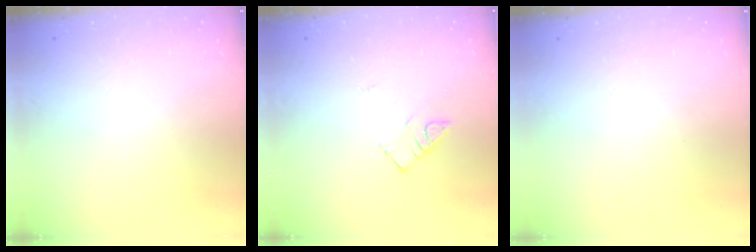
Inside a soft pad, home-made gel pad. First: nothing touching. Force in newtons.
{"total": 4.3, "press": 4.3, "slide": 0.5}
{"total": 1.6, "press": 1.6, "slide": 0.1}